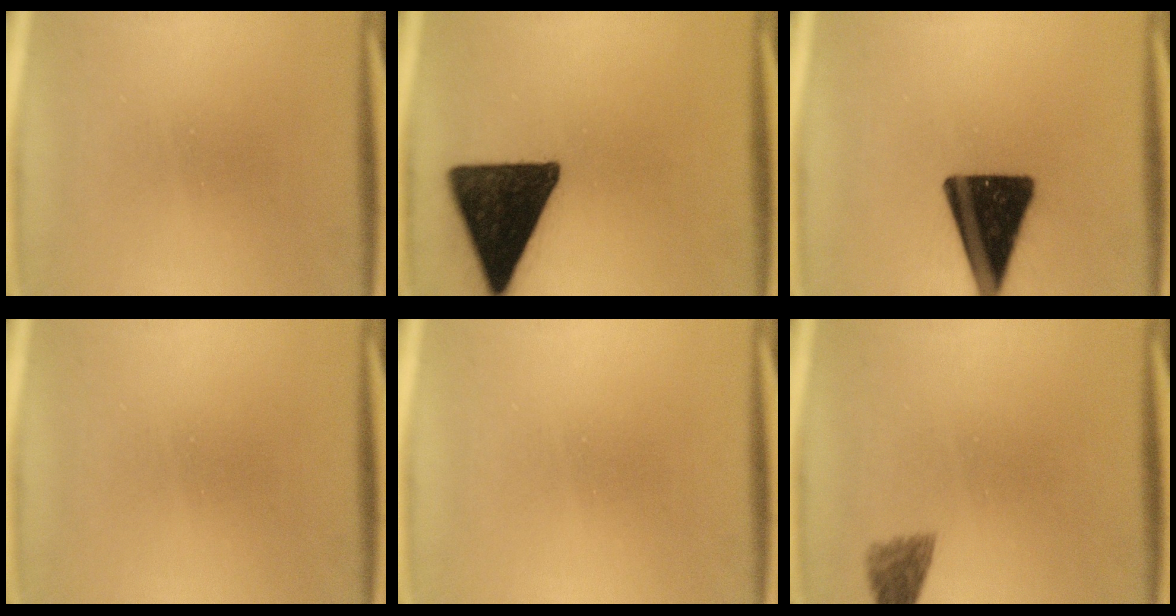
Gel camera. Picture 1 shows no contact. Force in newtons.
{"total": 17.4}
{"total": 16.9}
{"total": 0.0}
{"total": 0.0}
{"total": 2.0}